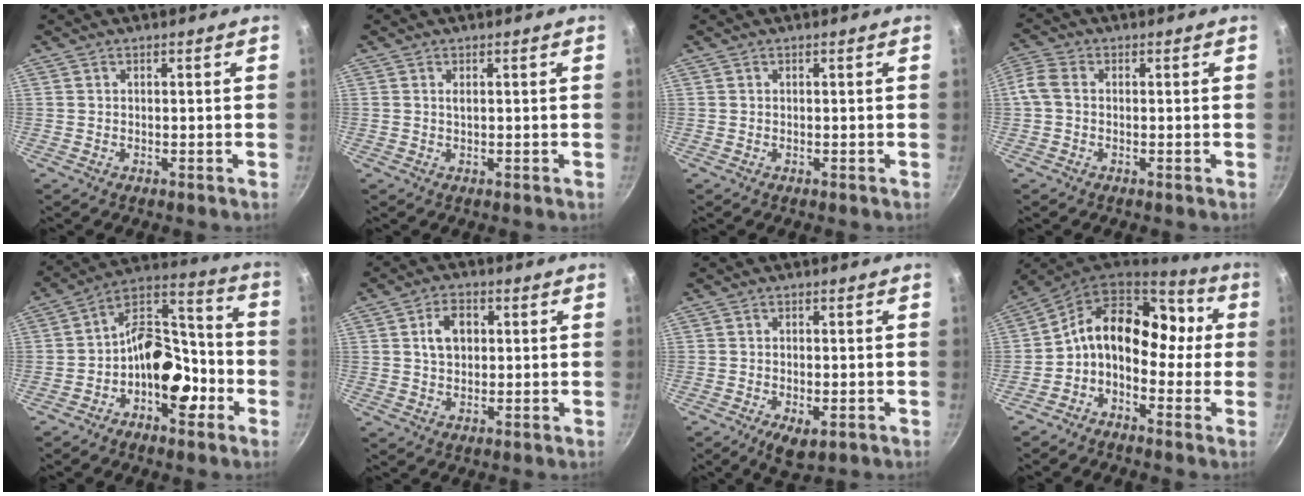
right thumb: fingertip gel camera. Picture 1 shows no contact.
{"total": 0.6, "force": [0.3, 0.1, 0.6], "torque": [-0.013, -0.001, 0.005]}
{"total": 0.0}
{"total": 4.8, "force": [-0.3, 3.5, 3.2], "torque": [-0.077, 0.014, -0.020]}
{"total": 14.8, "force": [-5.2, 9.0, 10.5], "torque": [-0.114, 0.078, -0.096]}
{"total": 5.9, "force": [1.2, 4.1, 4.0], "torque": [-0.052, 0.003, 0.020]}
{"total": 5.1, "force": [-2.0, 2.3, 4.1], "torque": [-0.060, -0.001, -0.026]}
{"total": 14.7, "force": [-0.2, 10.6, 10.1], "torque": [-0.121, 0.051, -0.030]}